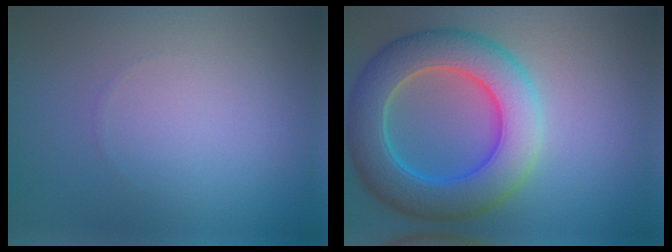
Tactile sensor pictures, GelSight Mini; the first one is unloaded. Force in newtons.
{"total": 8.8, "press": 8.8, "slide": 0.3}